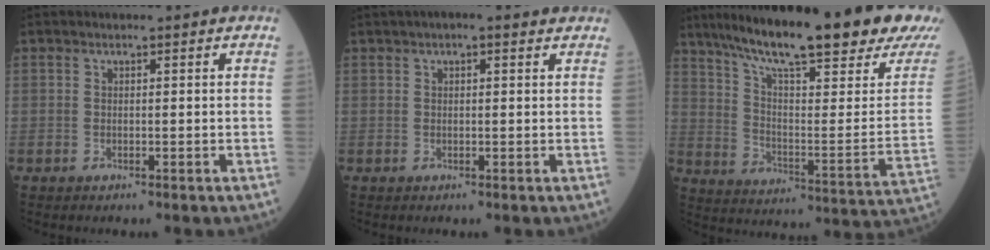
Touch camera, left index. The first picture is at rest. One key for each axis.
{"total": 3.7, "fx": 2.5, "fy": 1.0, "fz": 2.6, "tx": -0.040, "ty": 0.030, "tz": 0.034}
{"total": 27.5, "fx": 21.6, "fy": 1.7, "fz": 16.9, "tx": -0.271, "ty": -0.043, "tz": 0.298}